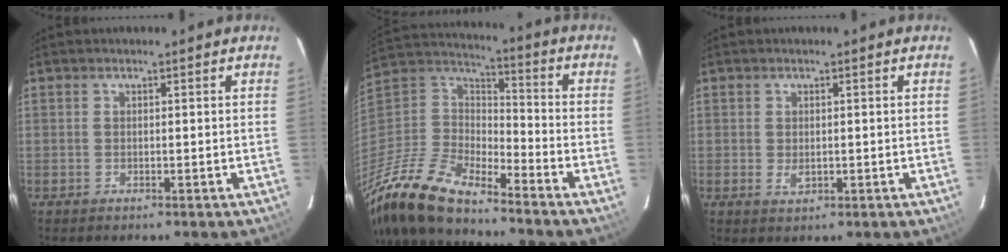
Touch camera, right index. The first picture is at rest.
{"total": 19.0, "force": [-15.1, 5.4, 10.1], "torque": [-0.220, -0.023, -0.297]}
{"total": 1.7, "force": [0.0, 1.3, 1.1], "torque": [-0.018, -0.001, 0.003]}